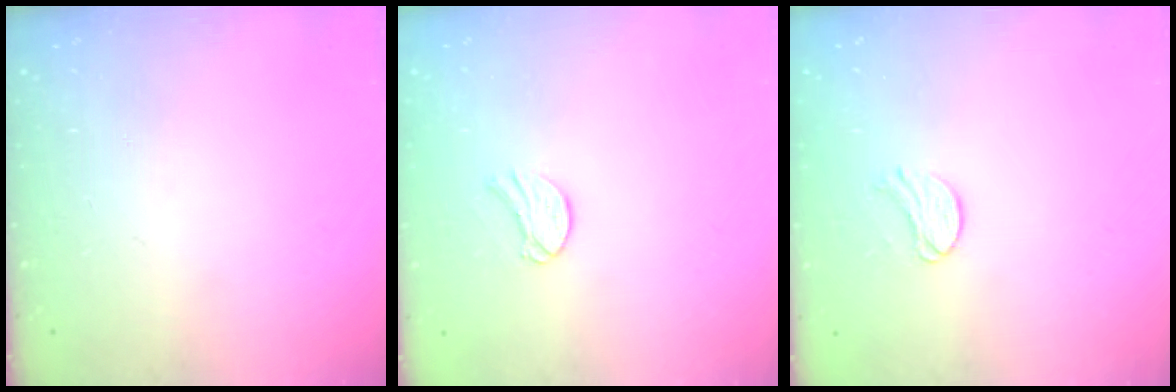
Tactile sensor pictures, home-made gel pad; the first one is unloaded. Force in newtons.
{"total": 7.7, "press": 7.7, "slide": 0.2}
{"total": 7.7, "press": 7.7, "slide": 0.4}